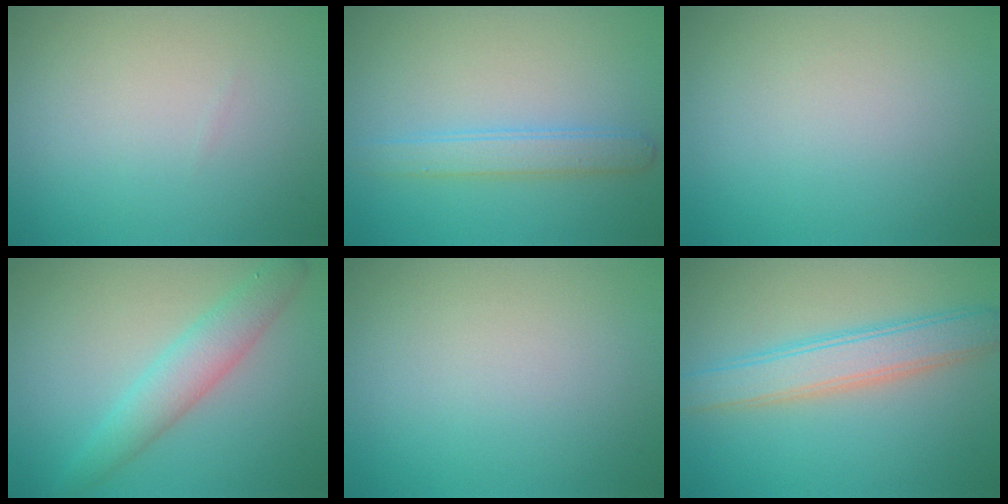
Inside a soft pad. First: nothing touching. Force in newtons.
{"total": 2.5, "press": 2.5, "slide": 0.1}
{"total": 0.0}
{"total": 3.8, "press": 3.8, "slide": 0.1}
{"total": 0.0}
{"total": 4.5, "press": 4.5, "slide": 0.1}